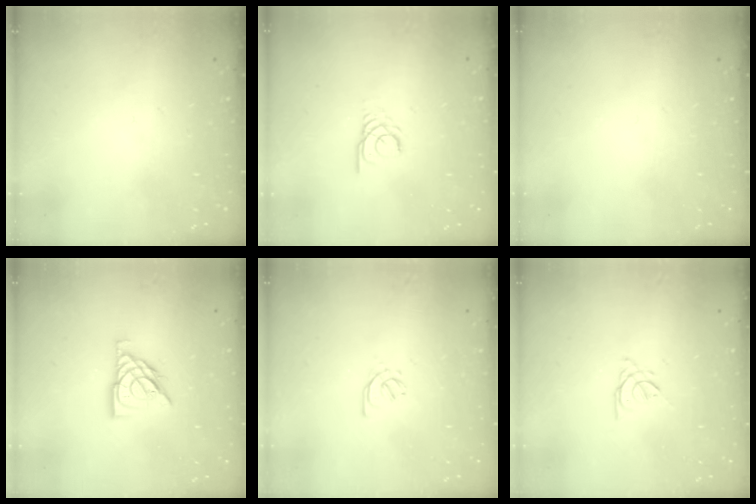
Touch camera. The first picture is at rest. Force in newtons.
{"total": 2.2, "press": 2.2, "slide": 0.2}
{"total": 0.0}
{"total": 9.6, "press": 9.6, "slide": 0.4}
{"total": 2.4, "press": 2.3, "slide": 0.6}
{"total": 1.9, "press": 1.8, "slide": 0.5}